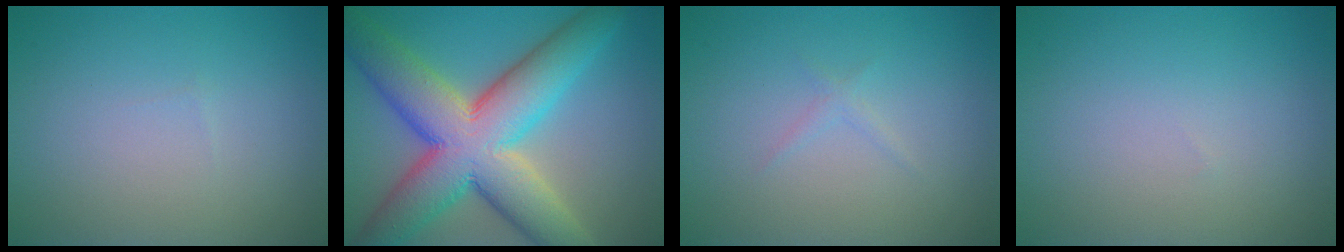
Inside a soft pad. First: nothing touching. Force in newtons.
{"total": 13.3, "press": 13.3, "slide": 0.6}
{"total": 0.7, "press": 0.7, "slide": 0.0}
{"total": 0.0}